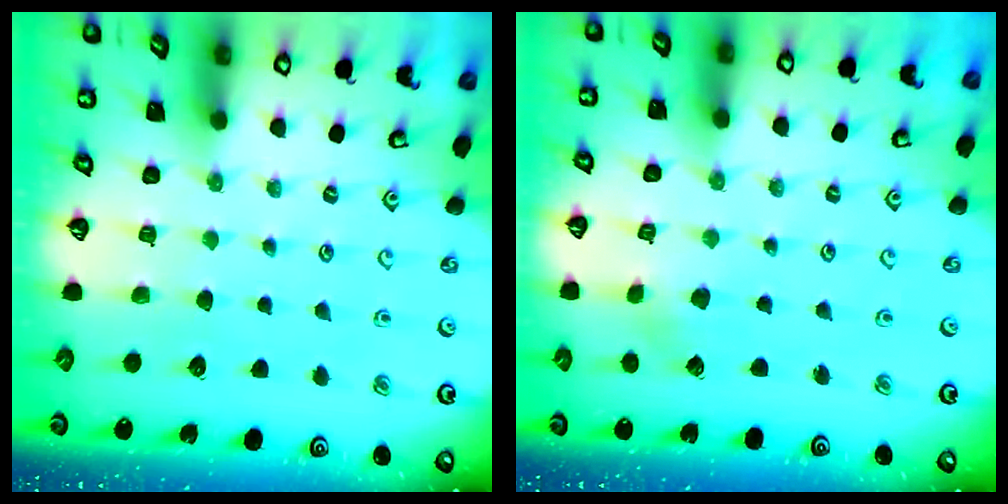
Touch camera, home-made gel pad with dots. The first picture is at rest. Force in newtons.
{"total": 2.6, "press": 2.6, "slide": 0.5}